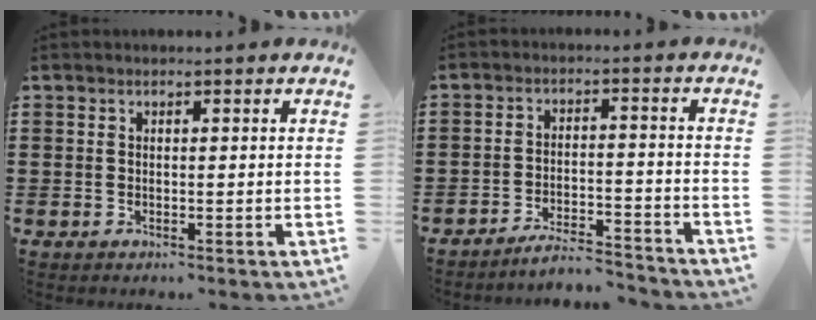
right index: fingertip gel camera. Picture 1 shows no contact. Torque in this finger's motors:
{"motor_torque": [-1.62, 0.52, -0.17, -0.11]}